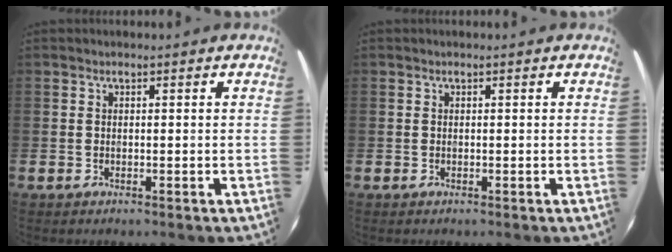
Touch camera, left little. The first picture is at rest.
{"total": 0.0}